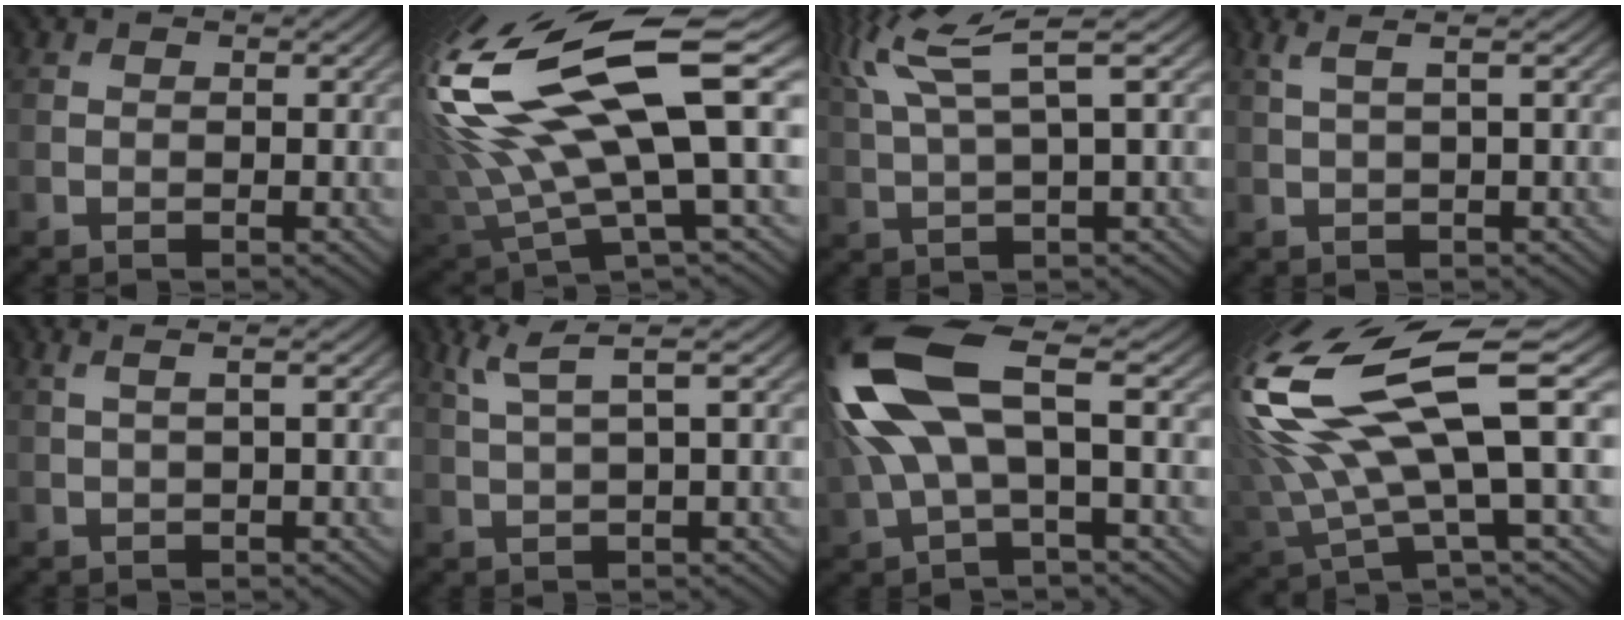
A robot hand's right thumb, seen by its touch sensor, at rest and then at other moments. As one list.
[{"total": 20.1, "force": [5.4, 7.0, 18.1], "torque": [-0.393, -0.008, 0.109]}, {"total": 8.6, "force": [4.5, 1.6, 7.2], "torque": [-0.150, 0.029, 0.090]}, {"total": 2.7, "force": [1.0, 0.4, 2.5], "torque": [-0.046, 0.015, 0.017]}, {"total": 2.4, "force": [0.9, 0.5, 2.2], "torque": [-0.031, 0.010, 0.003]}, {"total": 4.4, "force": [2.1, 0.7, 3.8], "torque": [-0.080, 0.014, 0.046]}, {"total": 13.8, "force": [2.3, 5.4, 12.5], "torque": [-0.313, 0.011, 0.042]}, {"total": 18.3, "force": [3.9, 6.4, 16.6], "torque": [-0.389, 0.009, 0.079]}]